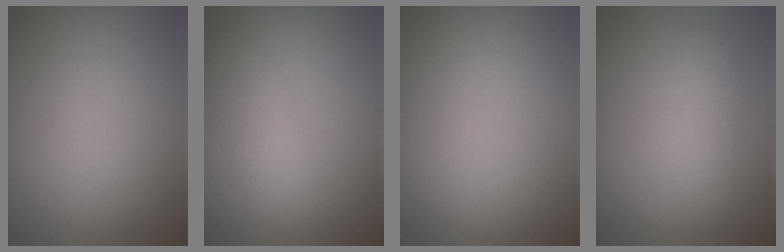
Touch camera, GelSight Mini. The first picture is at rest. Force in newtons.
{"total": 3.0, "press": 3.0, "slide": 0.0}
{"total": 0.0}
{"total": 2.3, "press": 2.3, "slide": 0.1}